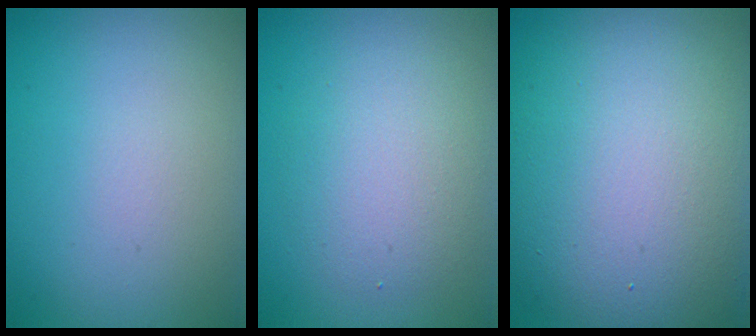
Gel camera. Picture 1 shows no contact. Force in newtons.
{"total": 3.3, "press": 3.3, "slide": 0.1}
{"total": 14.2, "press": 14.2, "slide": 0.7}